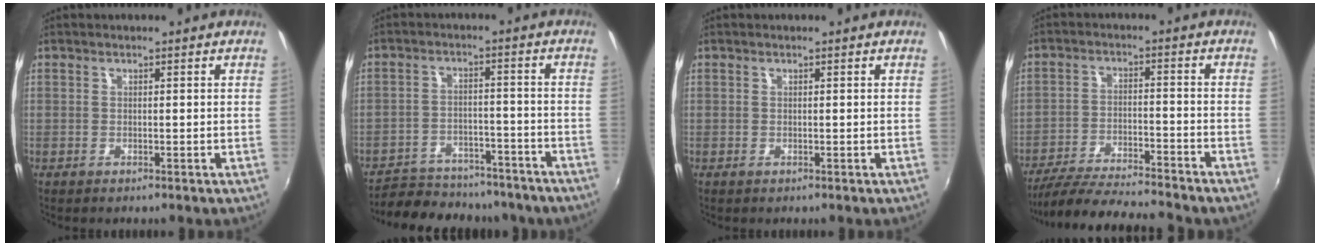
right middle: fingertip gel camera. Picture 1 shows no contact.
{"total": 22.1, "force": [-19.0, 7.9, 8.1], "torque": [-0.167, 0.009, -0.247]}
{"total": 0.0}
{"total": 16.6, "force": [-14.8, 1.6, 7.3], "torque": [-0.146, -0.026, -0.236]}